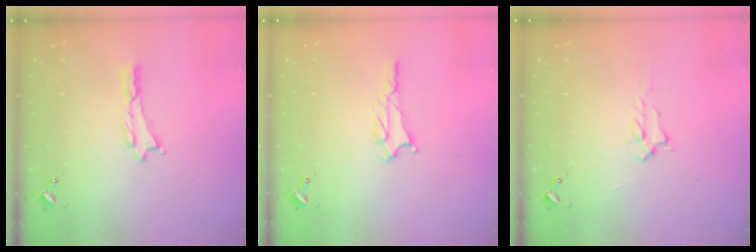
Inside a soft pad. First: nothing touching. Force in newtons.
{"total": 1.6, "press": 1.6, "slide": 0.1}
{"total": 2.2, "press": 2.2, "slide": 0.4}